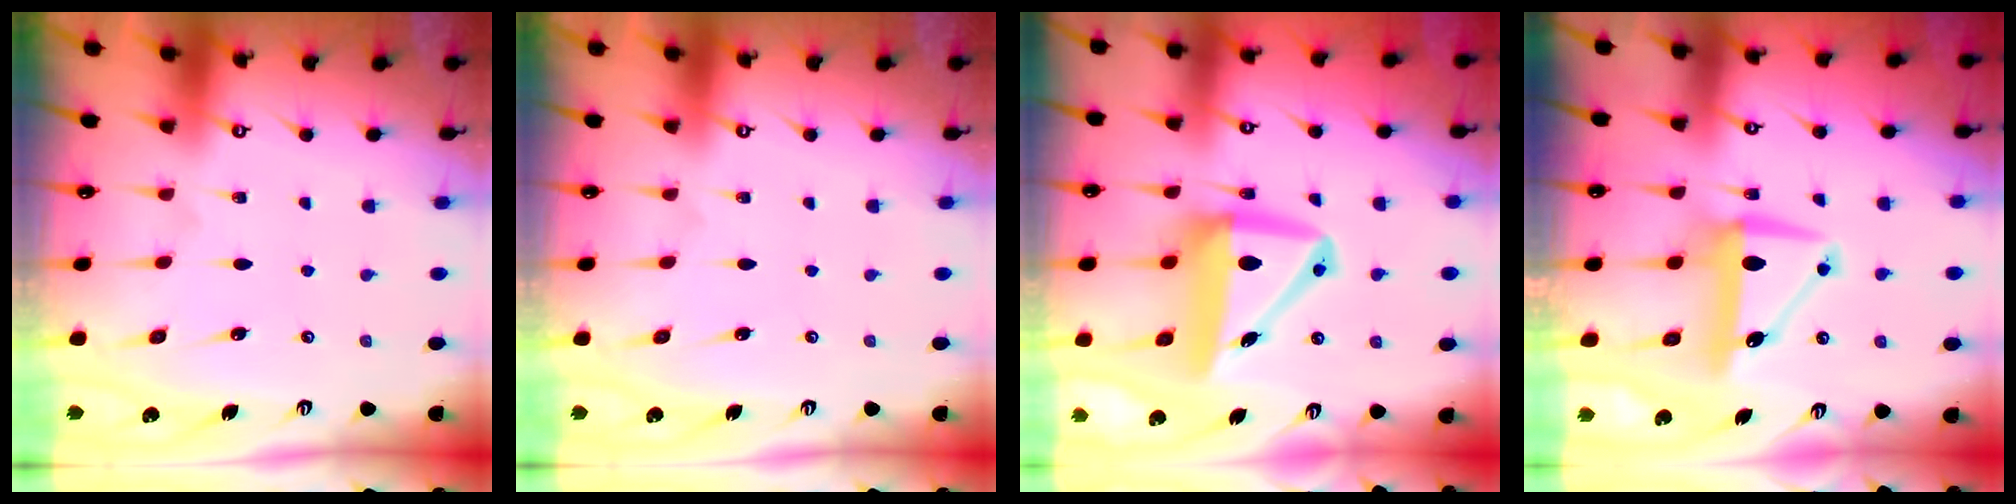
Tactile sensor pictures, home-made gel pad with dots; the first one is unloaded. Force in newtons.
{"total": 0.0}
{"total": 12.2, "press": 11.9, "slide": 2.4}
{"total": 8.1, "press": 8.0, "slide": 1.6}